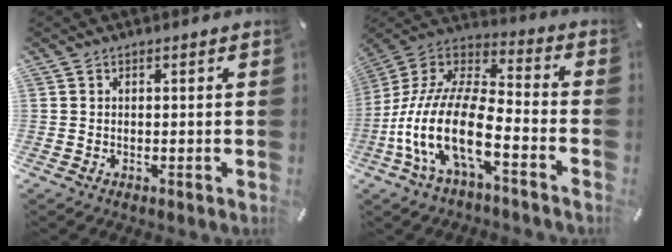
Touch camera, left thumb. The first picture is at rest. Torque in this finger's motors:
{"motor_torque": [0.04, 2.26, 2.49, 0.28, 0.89]}